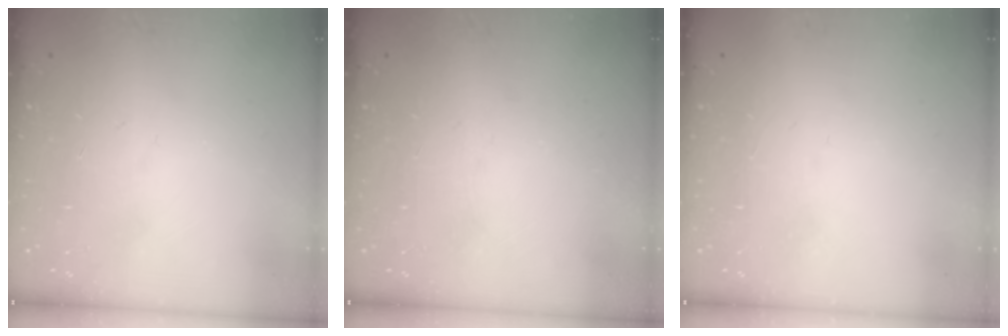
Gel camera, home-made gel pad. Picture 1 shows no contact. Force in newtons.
{"total": 0.0}
{"total": 1.5, "press": 1.5, "slide": 0.1}